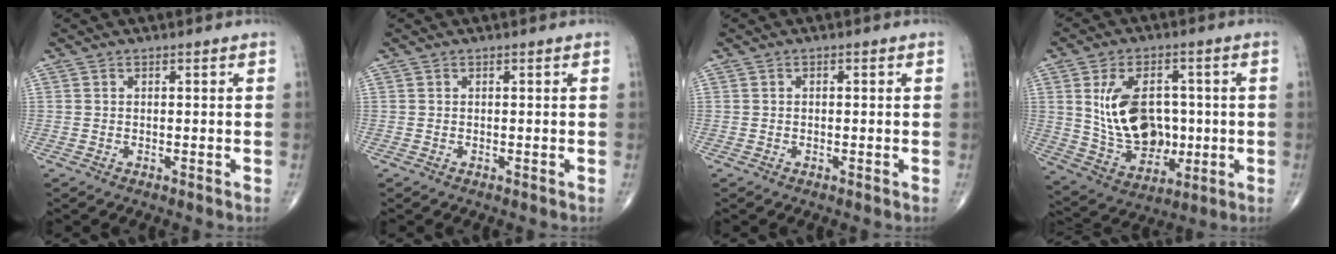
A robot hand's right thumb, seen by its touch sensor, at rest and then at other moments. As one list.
[{"total": 0.0}, {"total": 0.5, "force": [0.1, 0.3, 0.4], "torque": [-0.006, 0.003, 0.001]}, {"total": 15.1, "force": [1.2, 10.4, 11.0], "torque": [-0.157, -0.004, 0.039]}]